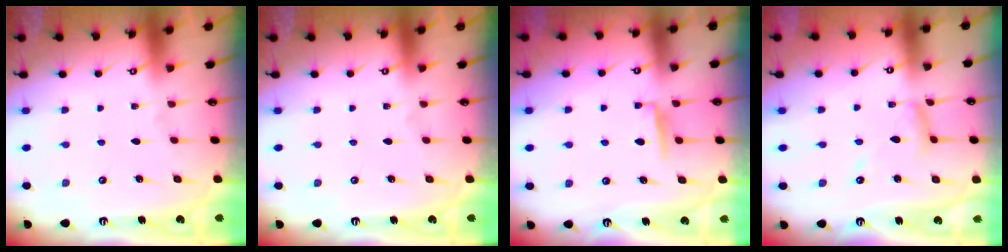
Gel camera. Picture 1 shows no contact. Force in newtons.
{"total": 0.0}
{"total": 5.1, "press": 5.0, "slide": 0.6}
{"total": 9.0, "press": 8.9, "slide": 0.6}